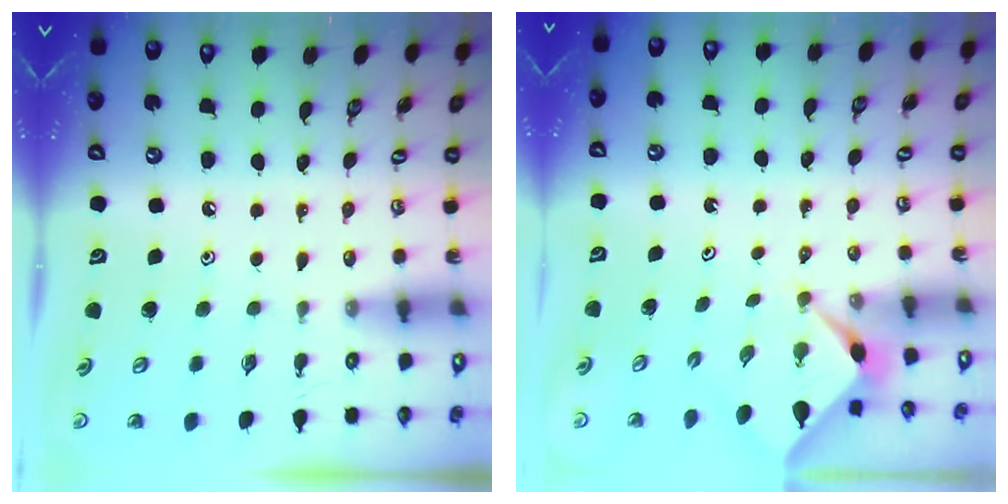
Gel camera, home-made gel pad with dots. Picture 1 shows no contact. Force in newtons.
{"total": 2.3, "press": 2.3, "slide": 0.3}